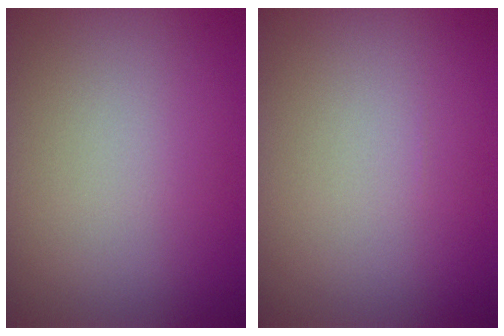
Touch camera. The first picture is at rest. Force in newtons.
{"total": 0.0}